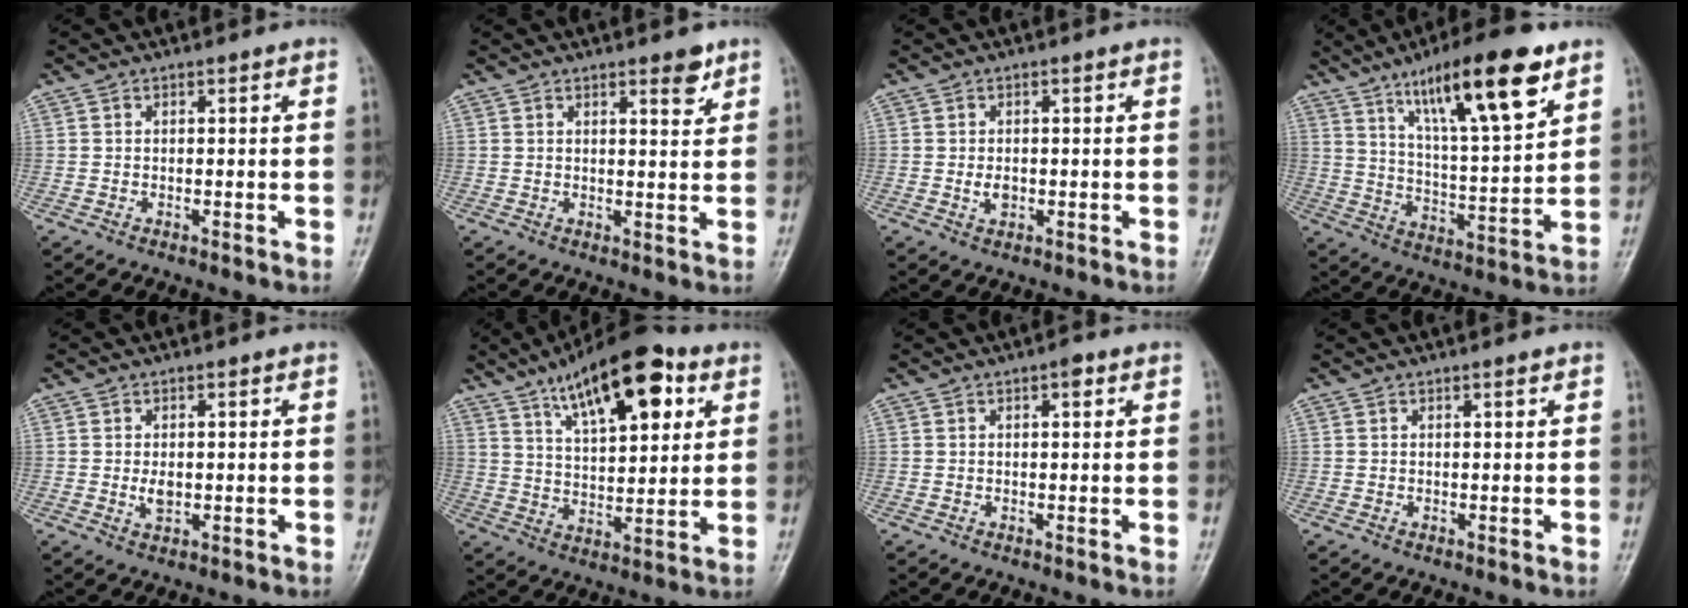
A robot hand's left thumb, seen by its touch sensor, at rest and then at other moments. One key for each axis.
{"total": 3.3, "fx": 2.2, "fy": 1.1, "fz": 2.2, "tx": -0.019, "ty": -0.014, "tz": 0.030}
{"total": 2.2, "fx": -0.3, "fy": 1.5, "fz": 1.6, "tx": -0.024, "ty": 0.000, "tz": -0.003}
{"total": 18.9, "fx": 10.8, "fy": 4.4, "fz": 14.9, "tx": -0.222, "ty": -0.046, "tz": 0.184}
{"total": 2.5, "fx": 0.0, "fy": 1.5, "fz": 2.0, "tx": -0.031, "ty": -0.005, "tz": 0.003}
{"total": 18.0, "fx": 8.9, "fy": 7.3, "fz": 13.9, "tx": -0.178, "ty": -0.024, "tz": 0.146}
{"total": 1.7, "fx": 0.8, "fy": 0.7, "fz": 1.3, "tx": -0.016, "ty": 0.001, "tz": 0.008}
{"total": 0.6, "fx": 0.4, "fy": 0.1, "fz": 0.4, "tx": -0.007, "ty": -0.001, "tz": 0.006}